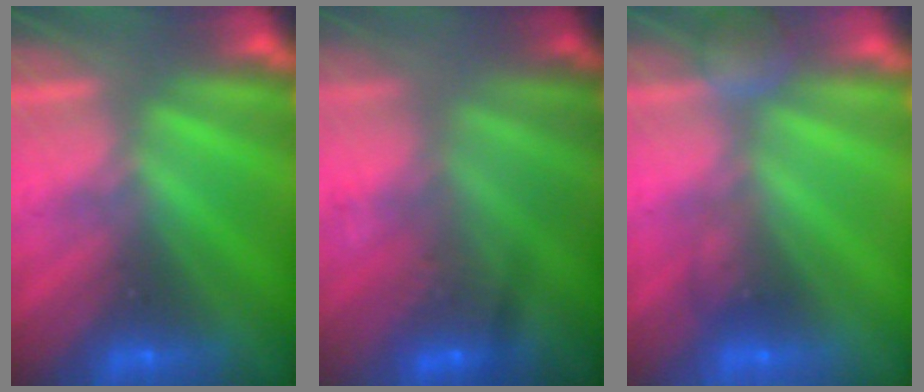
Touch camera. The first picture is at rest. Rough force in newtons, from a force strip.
{"total": 2.9}
{"total": 2.4}